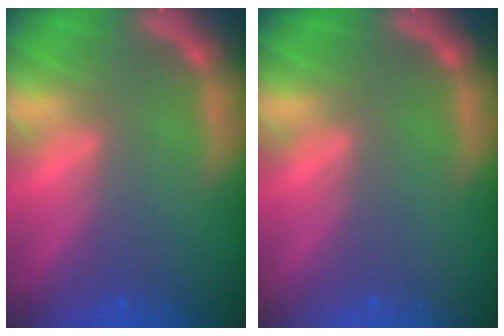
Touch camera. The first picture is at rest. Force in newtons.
{"total": 0.0}